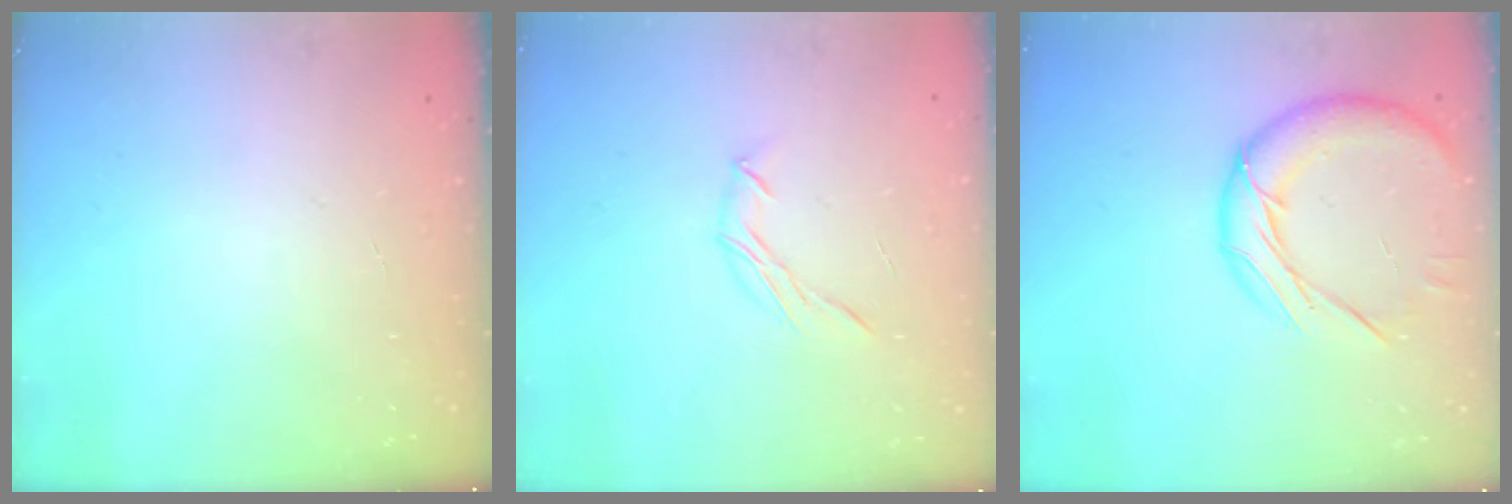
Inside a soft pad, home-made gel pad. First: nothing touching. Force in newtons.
{"total": 5.7, "press": 5.6, "slide": 1.1}
{"total": 14.2, "press": 14.2, "slide": 0.8}